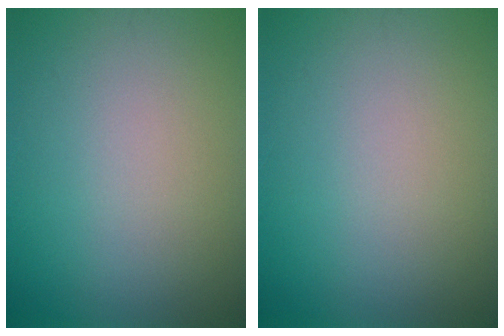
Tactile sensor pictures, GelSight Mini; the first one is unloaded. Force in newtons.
{"total": 0.0}